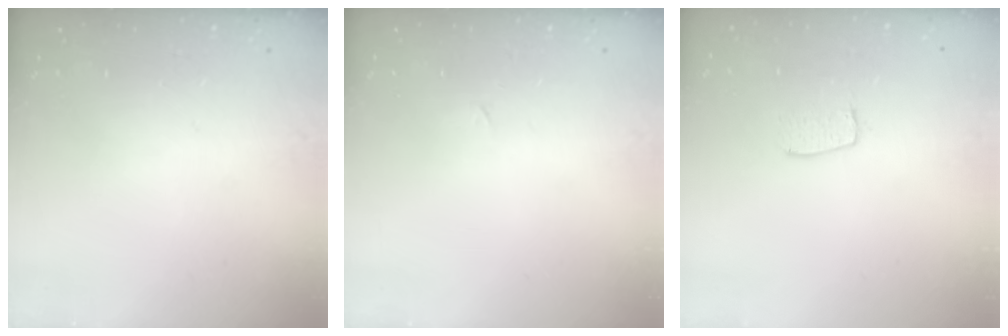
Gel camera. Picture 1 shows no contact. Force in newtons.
{"total": 0.0}
{"total": 5.9, "press": 5.9, "slide": 0.3}